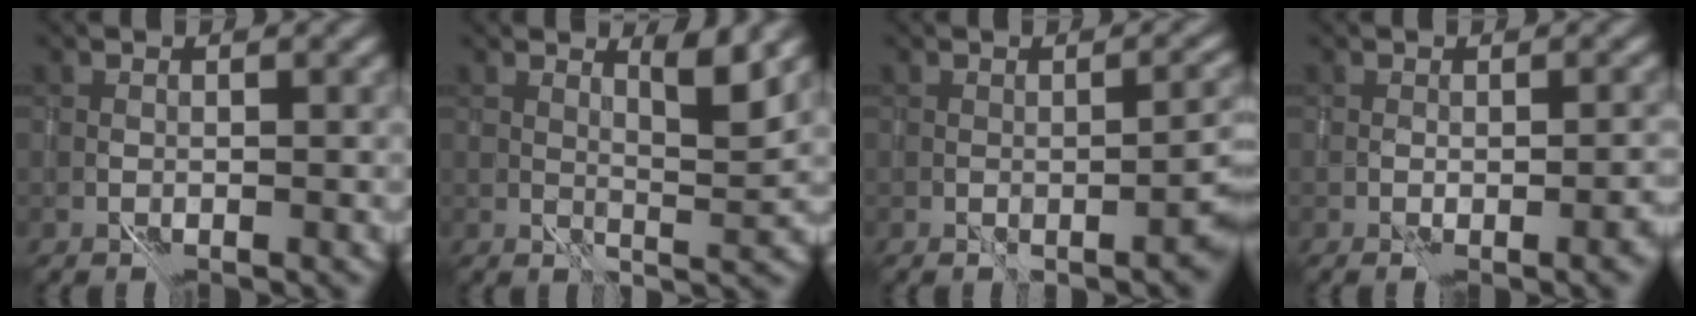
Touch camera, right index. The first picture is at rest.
{"total": 3.3, "force": [2.9, 0.0, 1.5], "torque": [-0.020, 0.002, 0.053]}
{"total": 2.5, "force": [-0.4, 0.5, 2.4], "torque": [-0.022, 0.014, 0.000]}
{"total": 3.3, "force": [-1.2, 1.0, 2.9], "torque": [-0.037, 0.001, -0.003]}